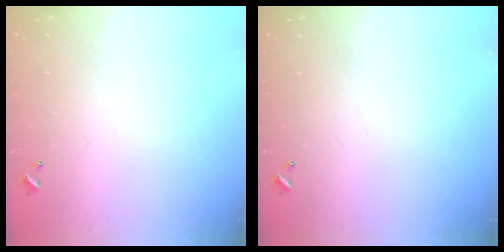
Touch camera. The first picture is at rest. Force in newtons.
{"total": 0.0}